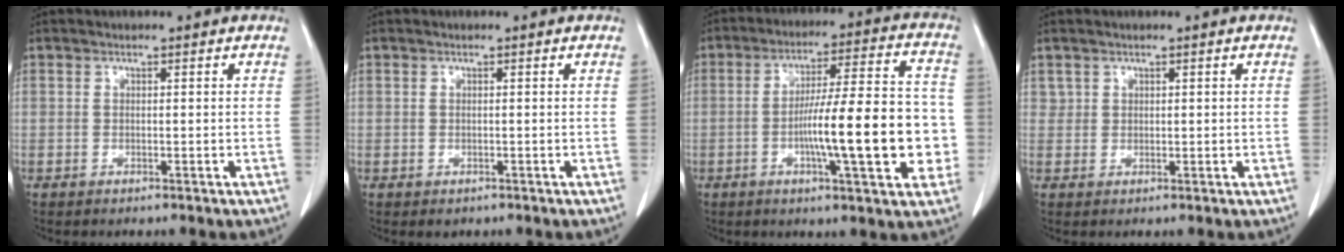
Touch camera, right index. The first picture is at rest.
{"total": 0.8, "force": [-0.3, 0.8, 0.1], "torque": [-0.004, 0.003, 0.001]}
{"total": 16.3, "force": [-2.9, 2.6, 15.8], "torque": [-0.242, 0.019, -0.043]}
{"total": 1.4, "force": [0.9, 1.1, 0.1], "torque": [0.009, 0.001, 0.011]}